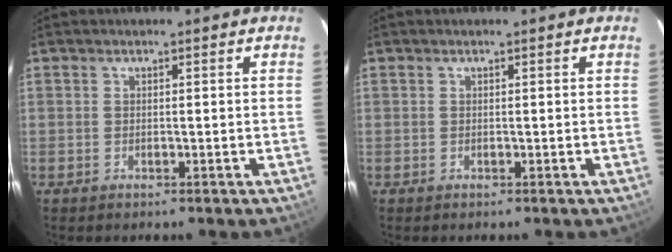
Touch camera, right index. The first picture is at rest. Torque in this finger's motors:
{"motor_torque": [0.10, 0.03, 0.04, 0.01]}